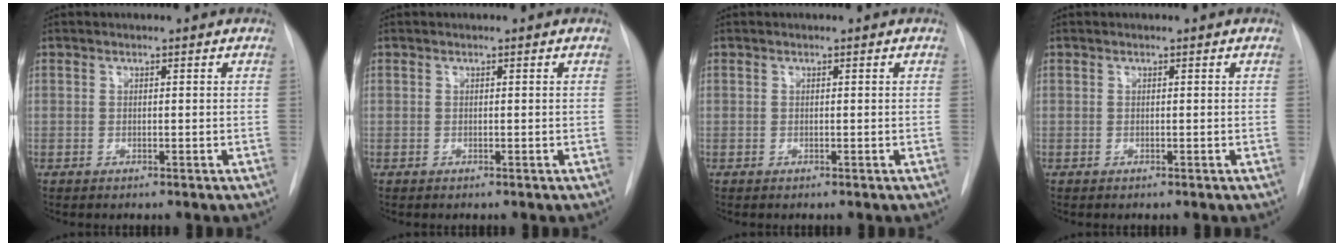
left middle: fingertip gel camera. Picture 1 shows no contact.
{"total": 0.0}
{"total": 0.0}
{"total": 0.0}